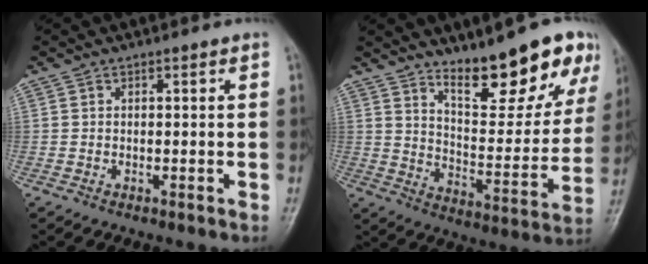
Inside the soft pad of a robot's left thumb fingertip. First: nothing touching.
{"total": 17.3, "force": [11.9, 5.2, 11.5], "torque": [-0.109, -0.080, 0.185]}